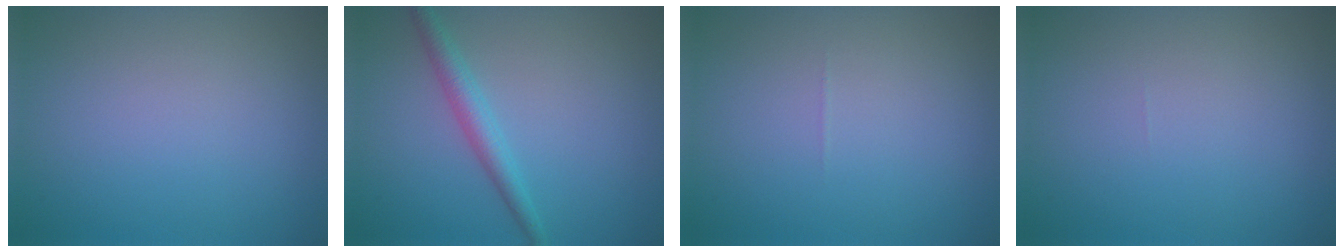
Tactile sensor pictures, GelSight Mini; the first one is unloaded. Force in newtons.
{"total": 2.4, "press": 2.4, "slide": 0.1}
{"total": 0.0}
{"total": 0.0}